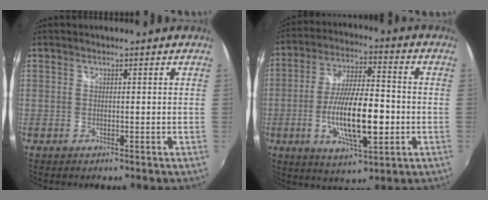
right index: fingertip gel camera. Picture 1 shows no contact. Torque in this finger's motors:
{"motor_torque": [0.65, -0.17, 0.72, 0.21]}